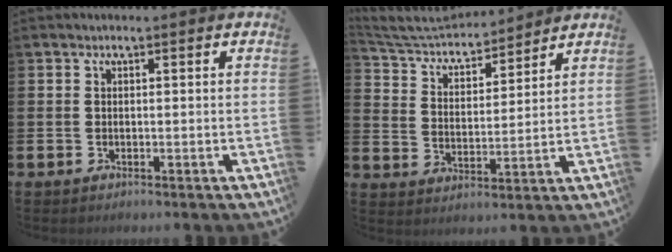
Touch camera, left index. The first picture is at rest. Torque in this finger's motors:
{"motor_torque": [0.80, -0.93, 0.19, 0.05]}